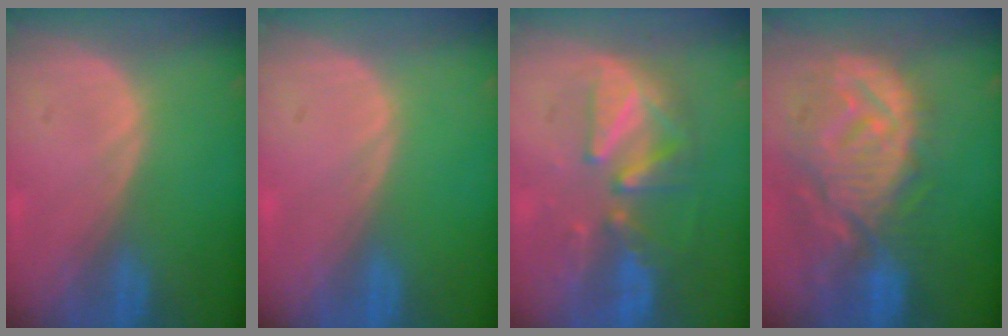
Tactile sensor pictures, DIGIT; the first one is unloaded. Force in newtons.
{"total": 0.0}
{"total": 8.3, "press": 8.1, "slide": 2.0}
{"total": 12.6, "press": 11.1, "slide": 5.8}